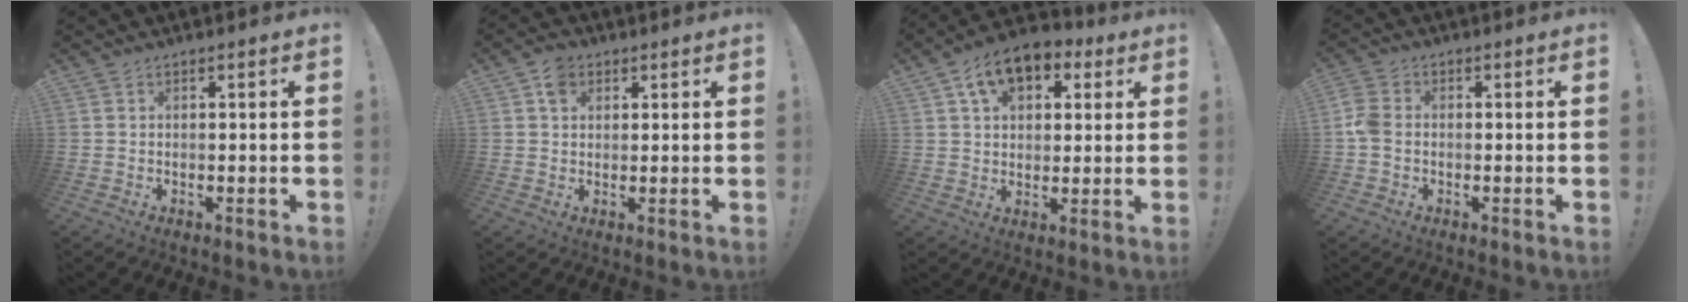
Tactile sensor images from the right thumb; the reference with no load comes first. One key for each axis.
{"total": 5.0, "fx": 2.4, "fy": 3.7, "fz": 2.5, "tx": -0.037, "ty": -0.001, "tz": 0.045}
{"total": 11.9, "fx": 5.8, "fy": 8.0, "fz": 6.7, "tx": -0.105, "ty": -0.019, "tz": 0.109}
{"total": 5.1, "fx": -1.1, "fy": 3.7, "fz": 3.4, "tx": -0.085, "ty": 0.008, "tz": -0.020}